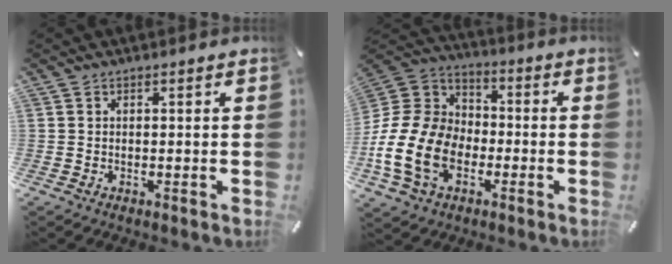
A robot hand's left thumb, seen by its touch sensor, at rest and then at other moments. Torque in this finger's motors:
{"motor_torque": [0.16, 1.84, 2.07, 0.71, 0.26]}